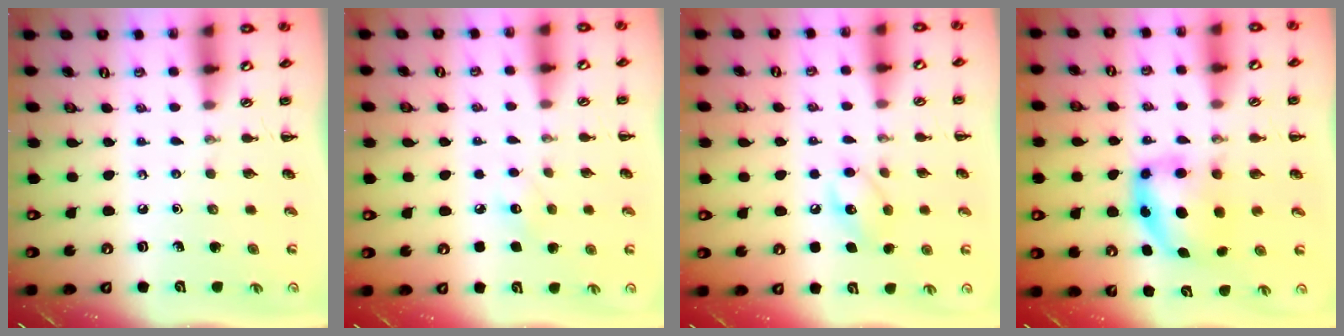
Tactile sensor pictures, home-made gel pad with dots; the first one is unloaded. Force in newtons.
{"total": 6.2, "press": 6.0, "slide": 1.6}
{"total": 8.8, "press": 8.7, "slide": 1.4}
{"total": 7.5, "press": 7.4, "slide": 1.3}